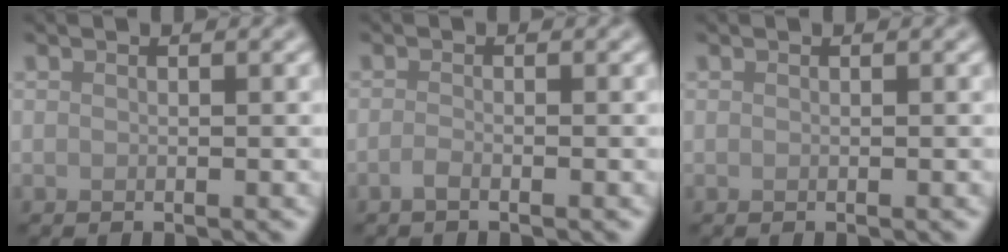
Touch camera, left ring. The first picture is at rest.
{"total": 0.8, "force": [-0.6, 0.2, 0.6], "torque": [-0.011, 0.000, -0.012]}
{"total": 0.0}